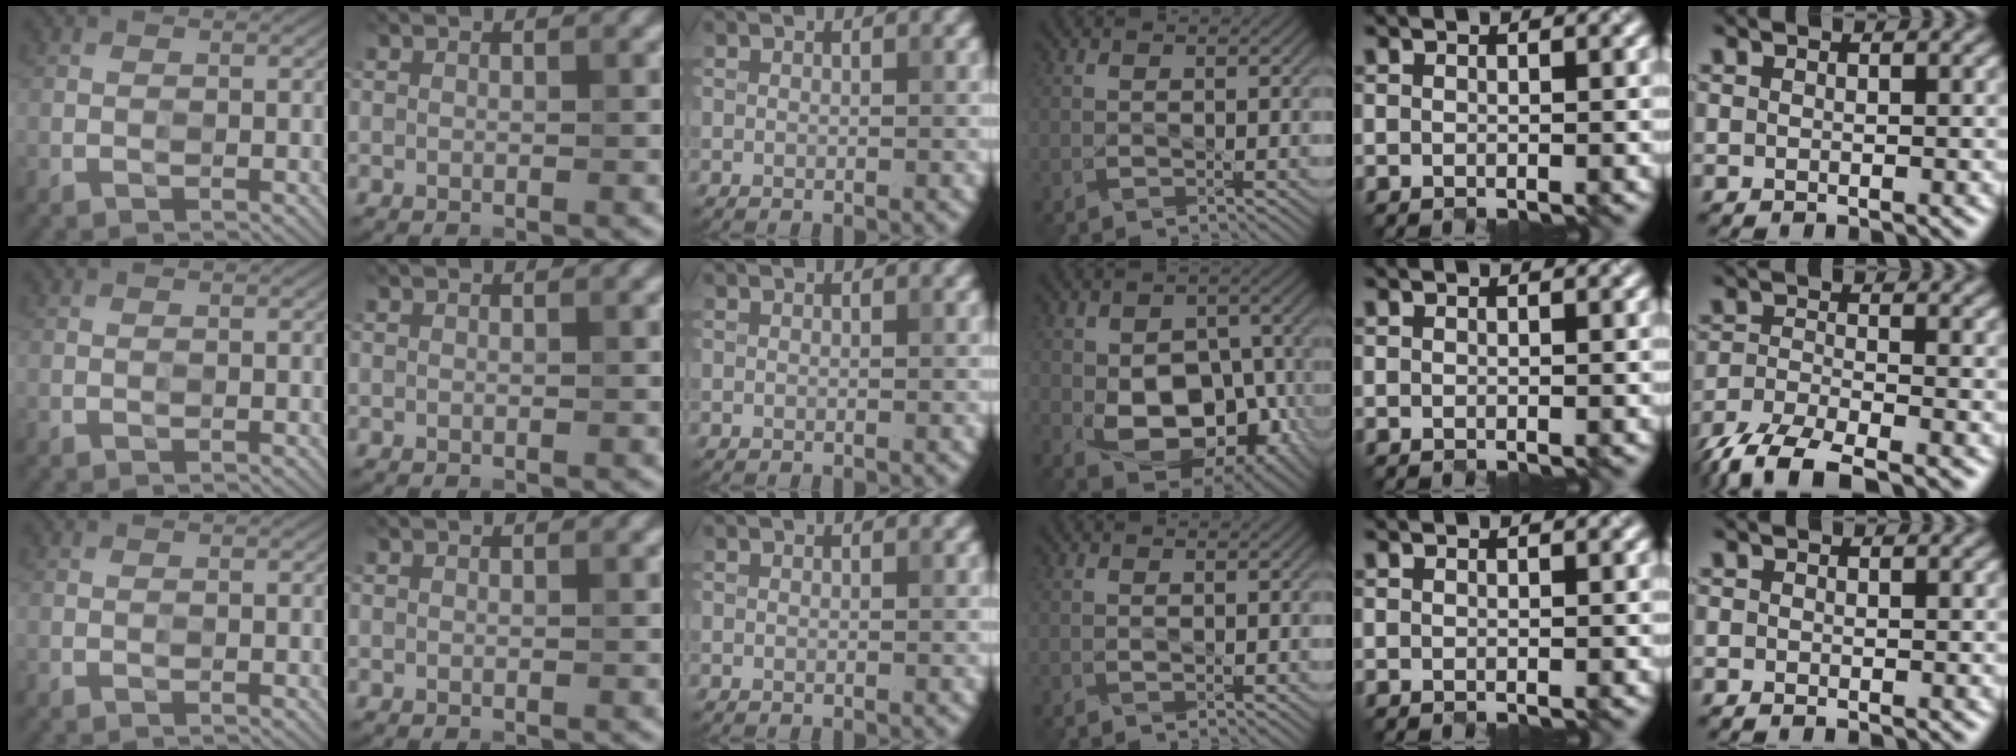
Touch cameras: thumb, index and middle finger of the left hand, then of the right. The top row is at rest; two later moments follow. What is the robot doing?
{"motion": "close", "object": "egg carton"}